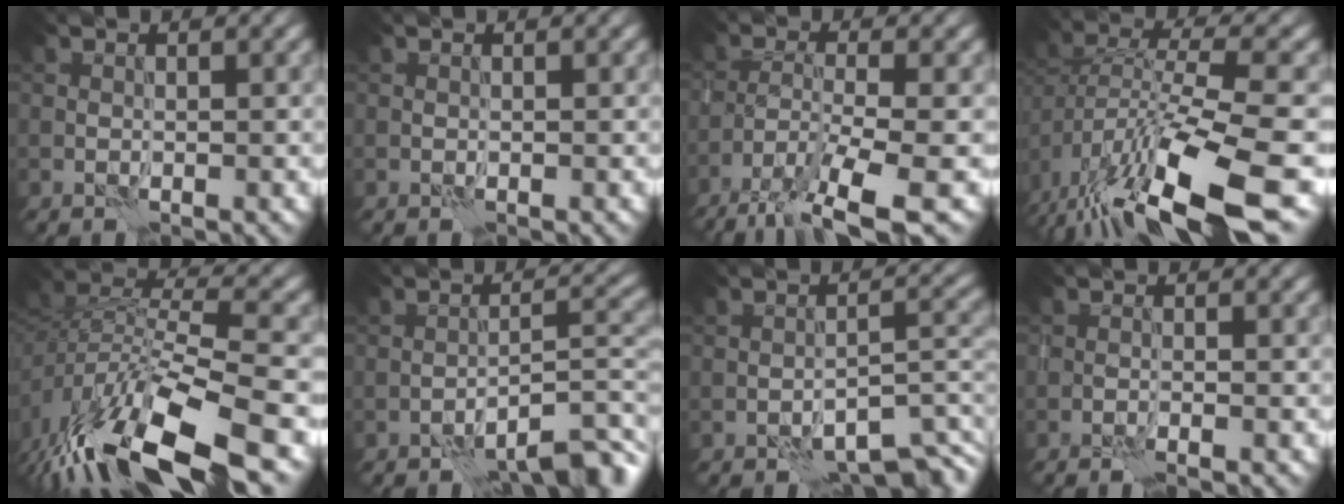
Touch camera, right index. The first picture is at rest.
{"total": 0.0}
{"total": 8.5, "force": [-5.9, 1.6, 5.9], "torque": [-0.101, -0.003, -0.107]}
{"total": 12.5, "force": [-6.8, 4.7, 9.4], "torque": [-0.177, -0.006, -0.108]}
{"total": 13.2, "force": [-8.4, 5.2, 8.7], "torque": [-0.169, -0.003, -0.146]}
{"total": 6.7, "force": [-4.8, 1.8, 4.4], "torque": [-0.048, 0.017, -0.070]}
{"total": 5.9, "force": [-4.2, 2.1, 3.6], "torque": [-0.038, 0.009, -0.059]}
{"total": 1.0, "force": [-0.8, 0.0, 0.7], "torque": [-0.008, 0.002, -0.017]}